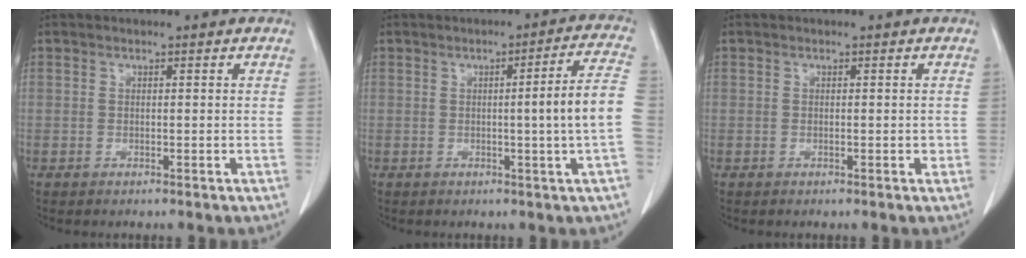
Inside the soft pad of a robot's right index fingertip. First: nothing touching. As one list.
[{"total": 8.1, "force": [-0.9, -1.6, 7.9], "torque": [-0.103, 0.001, -0.014]}, {"total": 0.8, "force": [-0.1, 0.4, 0.7], "torque": [-0.008, 0.000, -0.002]}]